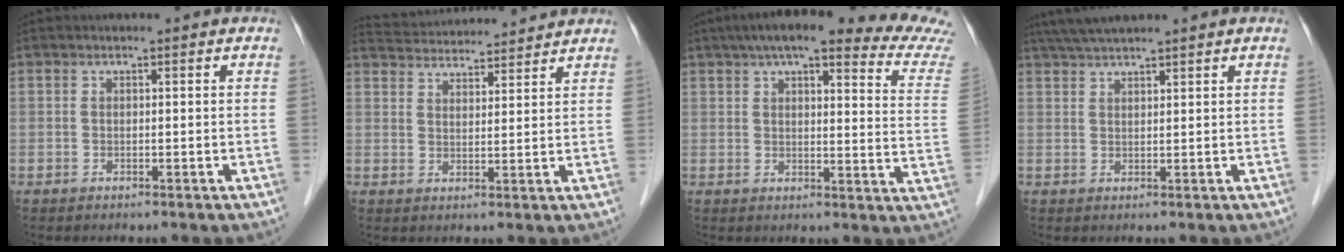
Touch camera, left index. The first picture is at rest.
{"total": 12.2, "force": [11.8, 1.5, 2.8], "torque": [-0.055, 0.034, 0.176]}
{"total": 22.7, "force": [19.9, 1.1, 10.8], "torque": [-0.137, -0.030, 0.227]}
{"total": 5.7, "force": [5.0, 0.0, 2.6], "torque": [-0.047, 0.034, 0.093]}